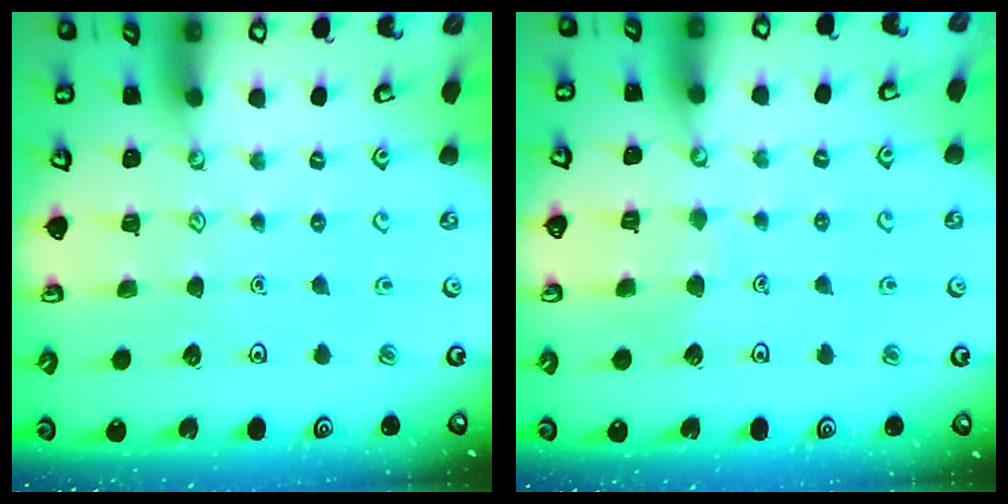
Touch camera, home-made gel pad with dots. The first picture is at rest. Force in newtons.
{"total": 3.8, "press": 3.8, "slide": 0.2}